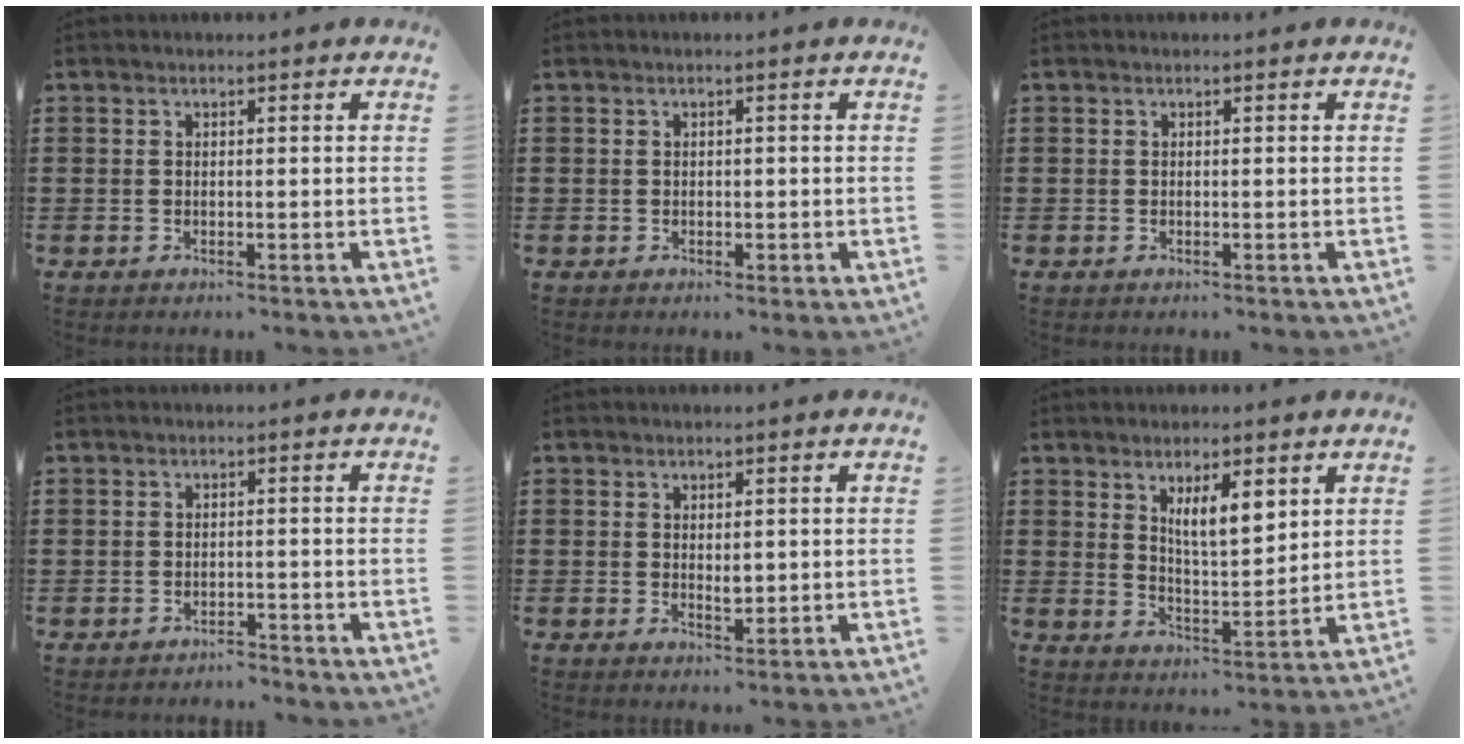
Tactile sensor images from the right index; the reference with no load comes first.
{"total": 0.7, "force": [0.1, 0.6, 0.2], "torque": [-0.007, 0.003, 0.001]}
{"total": 0.0}
{"total": 1.8, "force": [-1.8, 0.3, -0.2], "torque": [-0.002, 0.004, -0.042]}
{"total": 2.0, "force": [0.5, 1.0, 1.6], "torque": [-0.025, 0.000, 0.007]}
{"total": 6.0, "force": [3.3, 1.8, 4.6], "torque": [-0.082, -0.007, 0.053]}